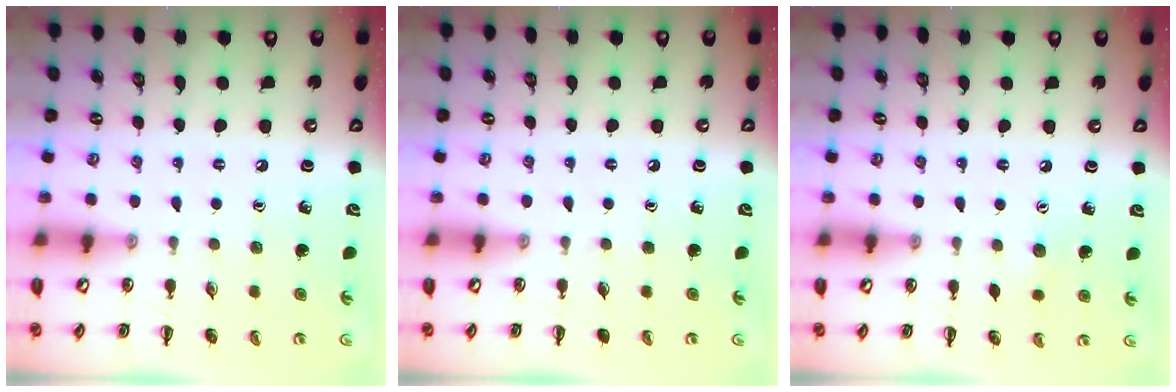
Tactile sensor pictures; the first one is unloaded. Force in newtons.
{"total": 0.0}
{"total": 4.8, "press": 4.7, "slide": 1.1}